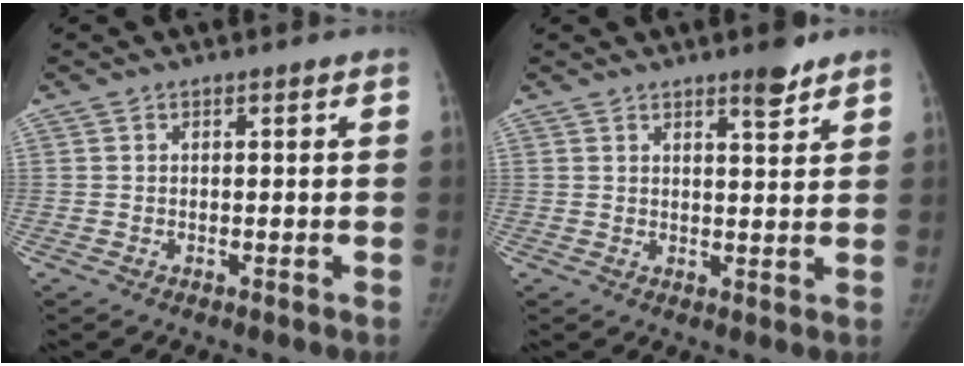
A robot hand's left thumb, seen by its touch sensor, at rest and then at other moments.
{"total": 4.0, "force": [3.0, 0.9, 2.4], "torque": [-0.027, -0.023, 0.044]}